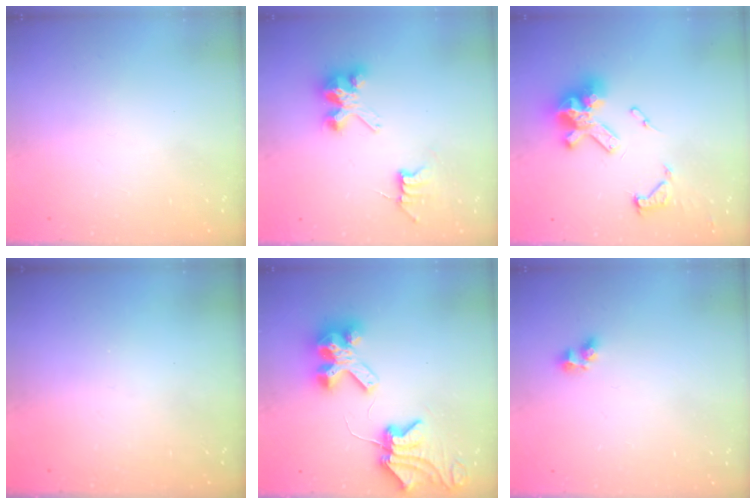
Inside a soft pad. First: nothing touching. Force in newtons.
{"total": 7.1, "press": 7.1, "slide": 0.2}
{"total": 13.6, "press": 13.6, "slide": 0.6}
{"total": 0.0}
{"total": 10.0, "press": 9.9, "slide": 1.6}
{"total": 5.0, "press": 5.0, "slide": 0.4}